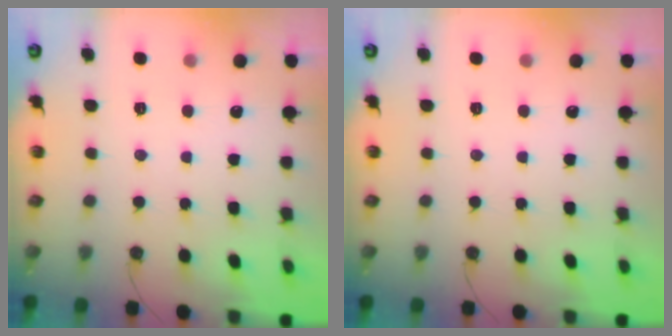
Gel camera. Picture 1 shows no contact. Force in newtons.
{"total": 0.0}